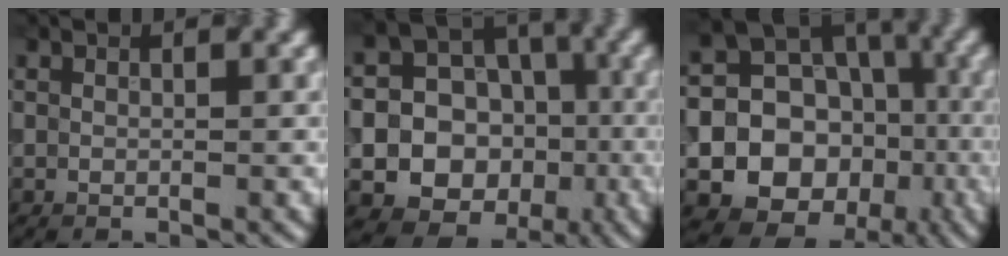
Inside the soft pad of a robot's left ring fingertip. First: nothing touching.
{"total": 18.4, "force": [-4.3, 17.1, 5.2], "torque": [-0.111, -0.020, -0.074]}
{"total": 20.3, "force": [-4.3, 18.6, 6.8], "torque": [-0.130, -0.009, -0.084]}